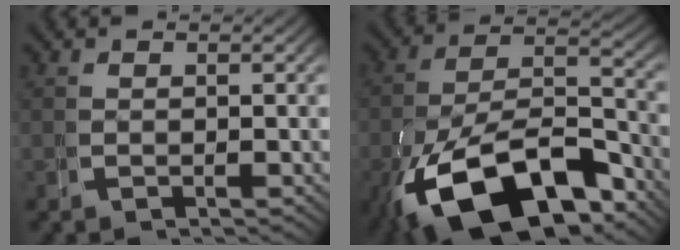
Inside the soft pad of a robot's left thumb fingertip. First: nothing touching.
{"total": 15.8, "force": [-6.8, 8.7, 11.3], "torque": [-0.216, -0.063, -0.081]}